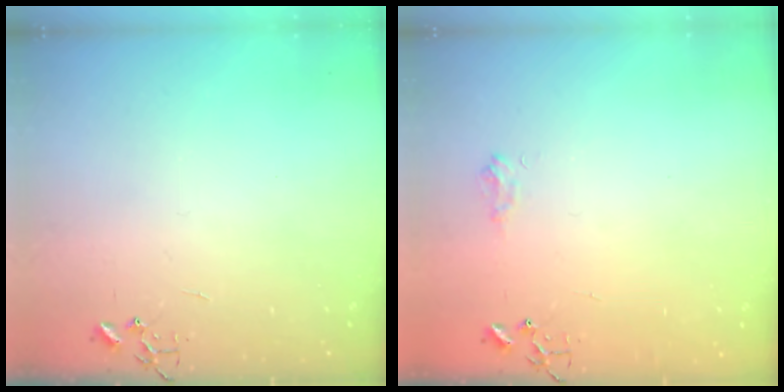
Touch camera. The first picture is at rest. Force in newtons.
{"total": 6.3, "press": 6.3, "slide": 0.8}